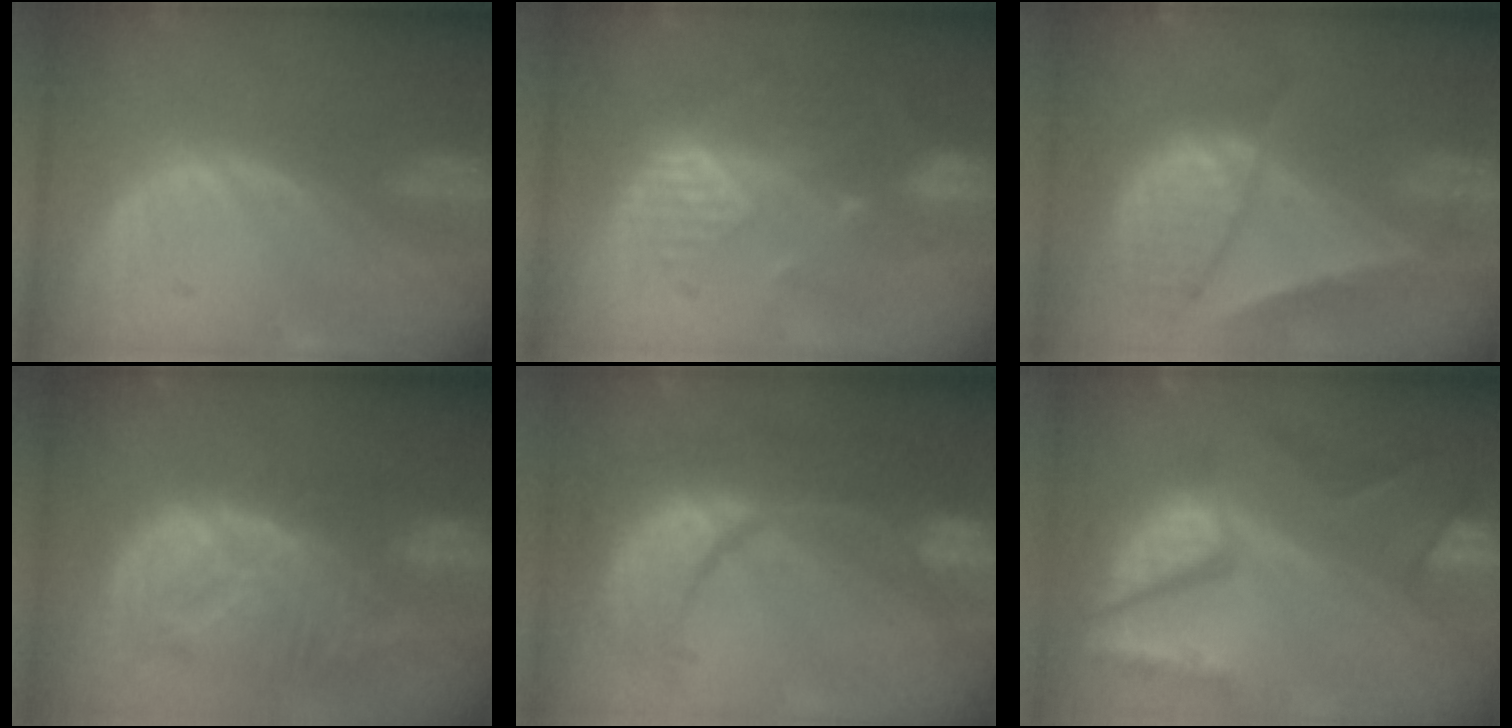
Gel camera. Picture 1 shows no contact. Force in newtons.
{"total": 9.1, "press": 7.9, "slide": 4.5}
{"total": 9.5, "press": 8.1, "slide": 5.0}
{"total": 12.4, "press": 10.7, "slide": 6.3}
{"total": 12.5, "press": 12.4, "slide": 1.4}
{"total": 11.4, "press": 9.5, "slide": 6.4}